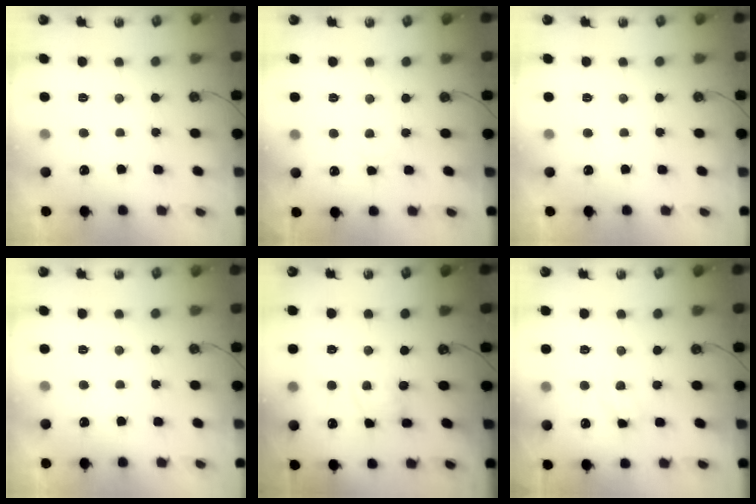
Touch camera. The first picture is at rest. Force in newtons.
{"total": 1.6, "press": 1.5, "slide": 0.3}
{"total": 0.0}
{"total": 0.0}
{"total": 3.1, "press": 3.1, "slide": 0.1}
{"total": 4.1, "press": 4.1, "slide": 0.5}